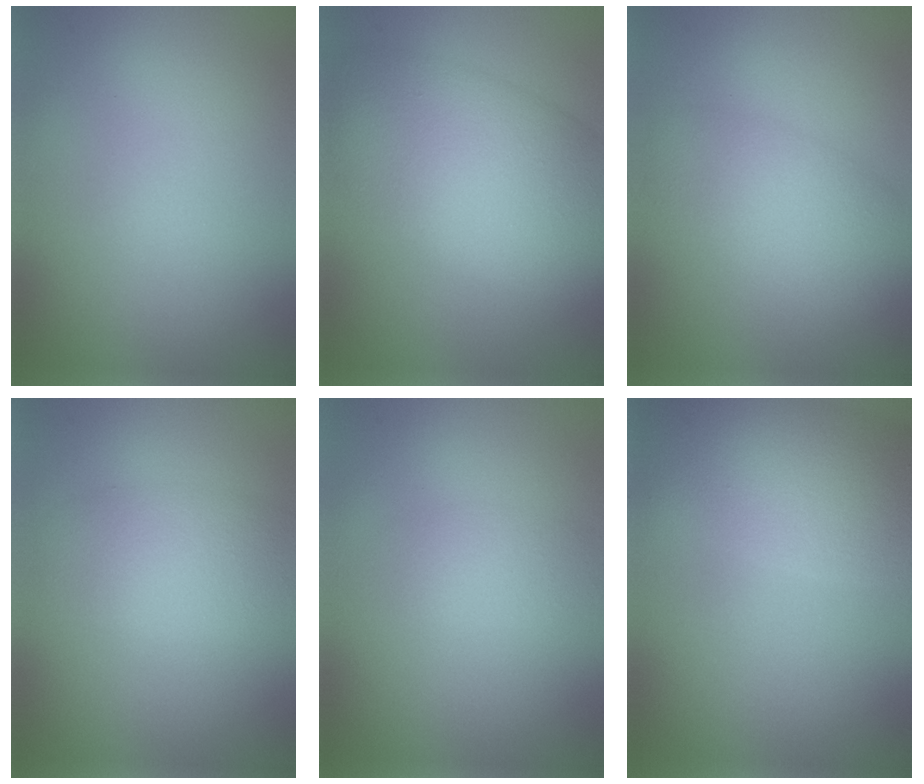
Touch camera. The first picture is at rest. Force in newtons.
{"total": 9.6, "press": 9.6, "slide": 0.5}
{"total": 4.5, "press": 4.5, "slide": 0.1}
{"total": 3.7, "press": 3.7, "slide": 0.1}
{"total": 1.6, "press": 1.6, "slide": 0.2}
{"total": 7.1, "press": 7.0, "slide": 0.4}